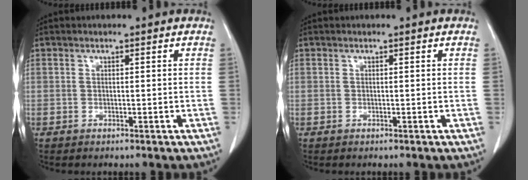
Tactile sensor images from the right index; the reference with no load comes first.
{"total": 0.0}